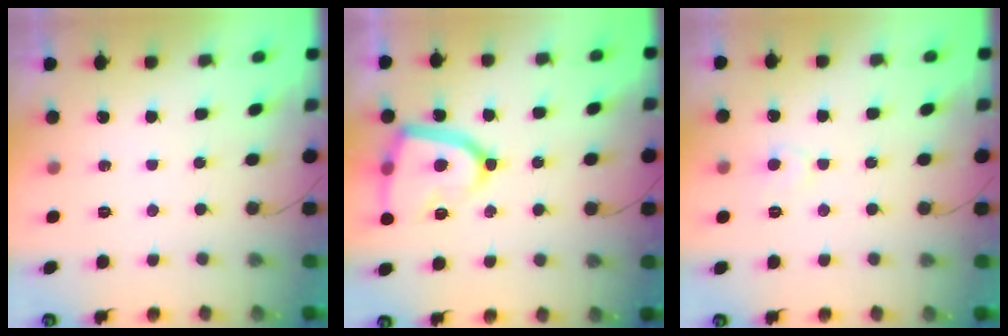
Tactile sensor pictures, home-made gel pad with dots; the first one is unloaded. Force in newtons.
{"total": 15.1, "press": 15.1, "slide": 1.2}
{"total": 5.5, "press": 5.5, "slide": 0.5}